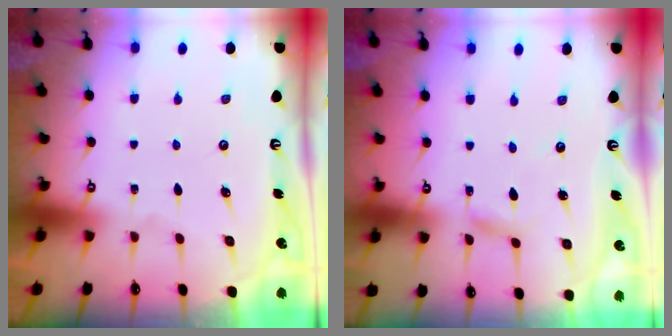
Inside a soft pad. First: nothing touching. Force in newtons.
{"total": 2.6, "press": 2.6, "slide": 0.3}